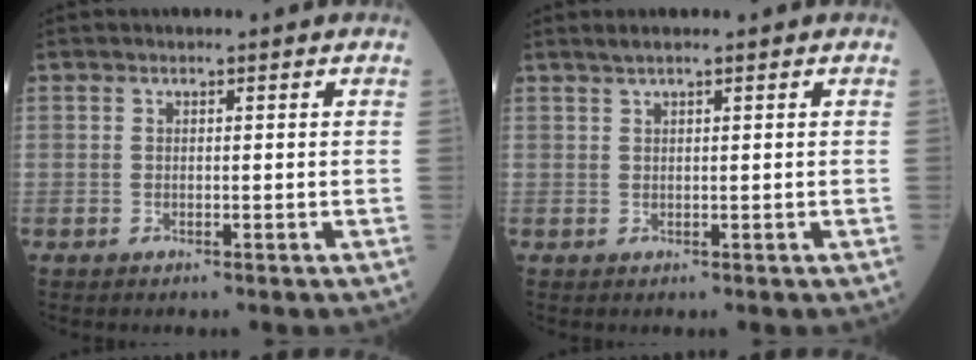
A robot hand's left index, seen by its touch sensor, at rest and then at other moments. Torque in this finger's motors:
{"motor_torque": [-0.14, -0.02, 0.06, -0.01]}